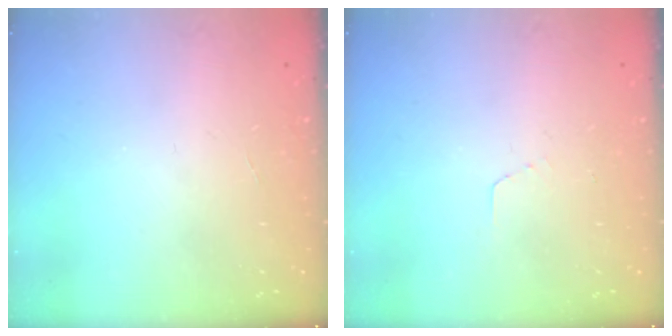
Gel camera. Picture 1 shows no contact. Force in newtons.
{"total": 2.6, "press": 2.6, "slide": 0.1}